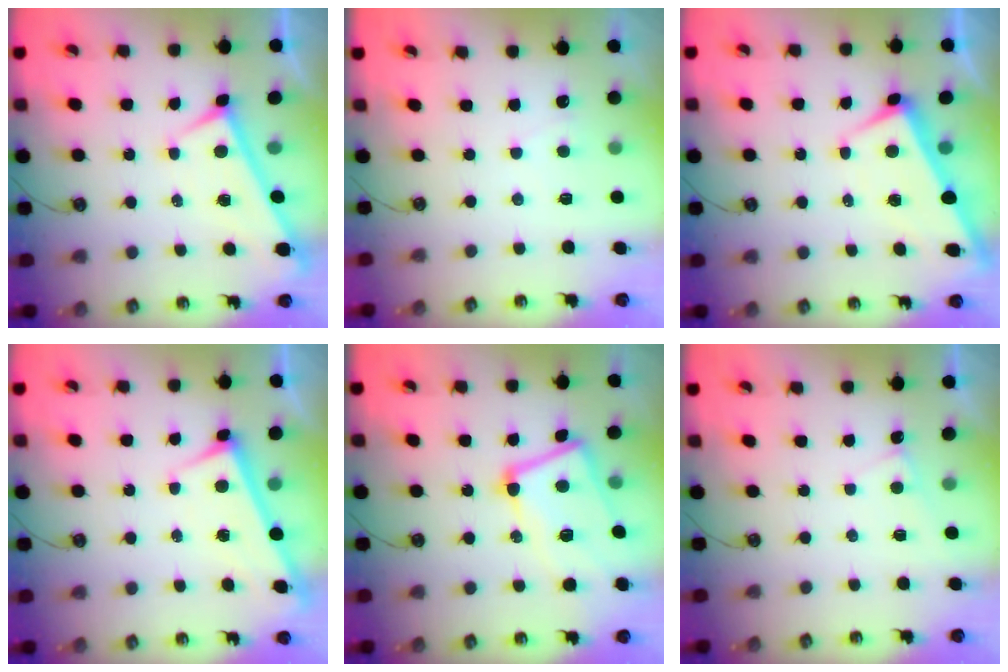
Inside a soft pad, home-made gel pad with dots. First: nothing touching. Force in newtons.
{"total": 1.9, "press": 1.9, "slide": 0.3}
{"total": 0.9, "press": 0.7, "slide": 0.5}
{"total": 3.0, "press": 3.0, "slide": 0.1}
{"total": 9.2, "press": 9.1, "slide": 1.4}
{"total": 1.3, "press": 1.3, "slide": 0.2}